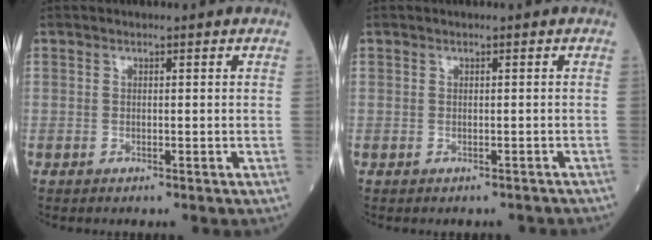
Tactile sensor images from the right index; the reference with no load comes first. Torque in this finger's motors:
{"motor_torque": [-0.06, -0.09, -0.60, -0.11]}